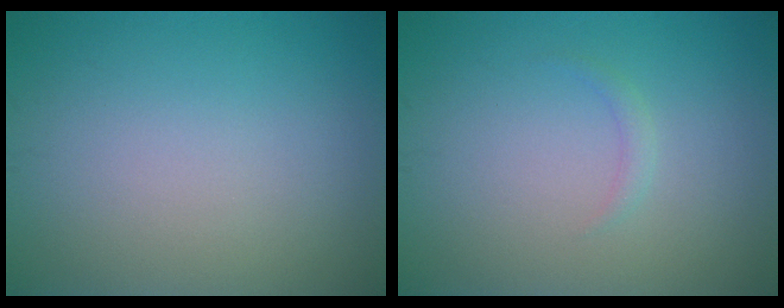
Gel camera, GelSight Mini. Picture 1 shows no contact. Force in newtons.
{"total": 0.8, "press": 0.8, "slide": 0.0}